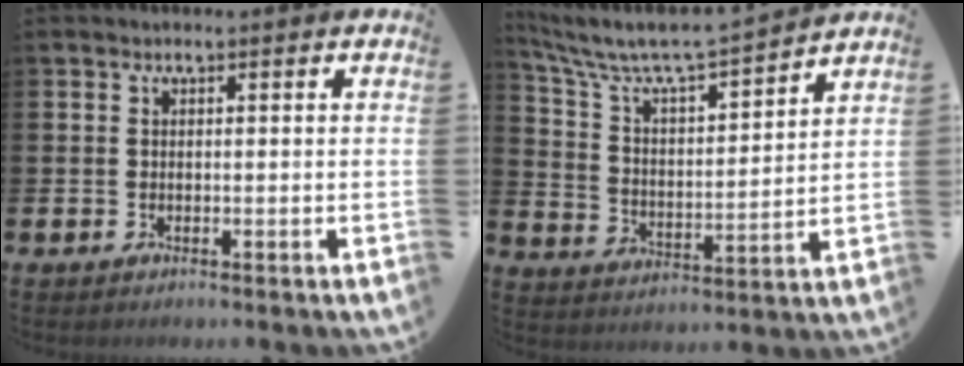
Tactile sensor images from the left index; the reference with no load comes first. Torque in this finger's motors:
{"motor_torque": [0.87, -1.26, 0.37, 0.15]}